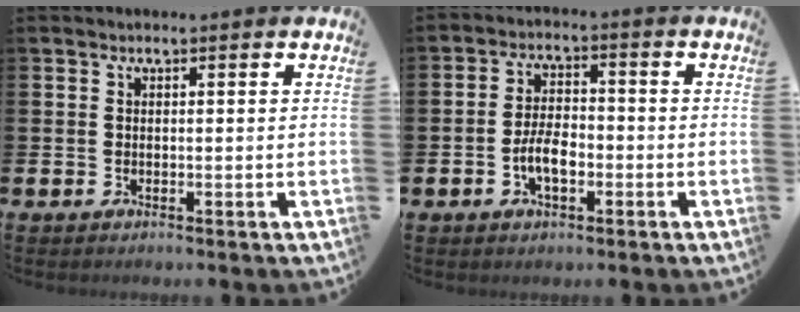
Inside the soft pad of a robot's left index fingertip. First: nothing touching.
{"total": 4.7, "force": [-1.5, 2.3, 3.8], "torque": [-0.059, 0.000, -0.033]}